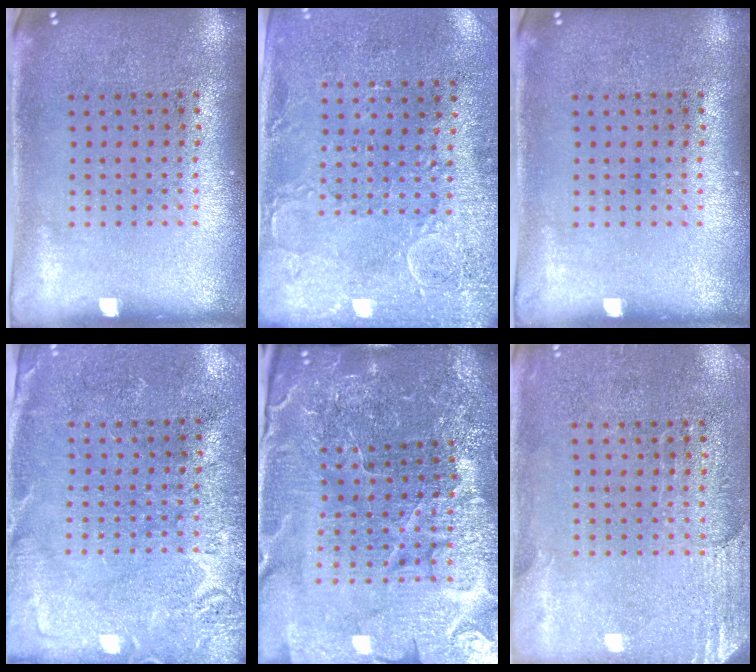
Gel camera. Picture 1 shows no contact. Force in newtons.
{"total": 3.0, "press": 2.2, "slide": 2.0}
{"total": 0.0}
{"total": 2.8, "press": 2.6, "slide": 0.9}
{"total": 5.7, "press": 5.3, "slide": 2.1}
{"total": 2.6, "press": 2.3, "slide": 1.2}